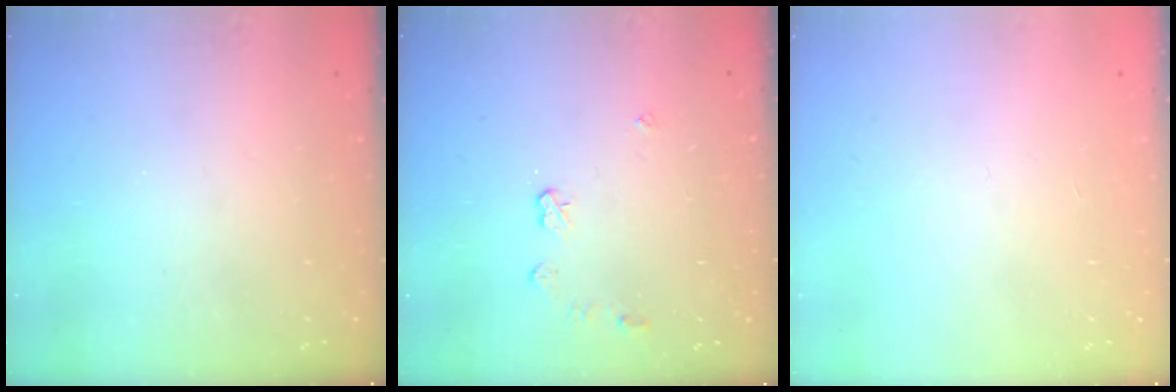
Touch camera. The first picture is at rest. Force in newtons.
{"total": 5.4, "press": 5.3, "slide": 0.4}
{"total": 0.0}